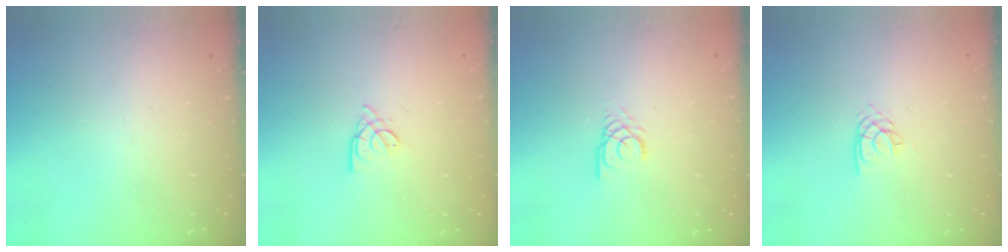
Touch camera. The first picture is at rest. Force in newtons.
{"total": 3.0, "press": 2.9, "slide": 0.5}
{"total": 2.2, "press": 2.2, "slide": 0.2}
{"total": 1.9, "press": 1.8, "slide": 0.3}